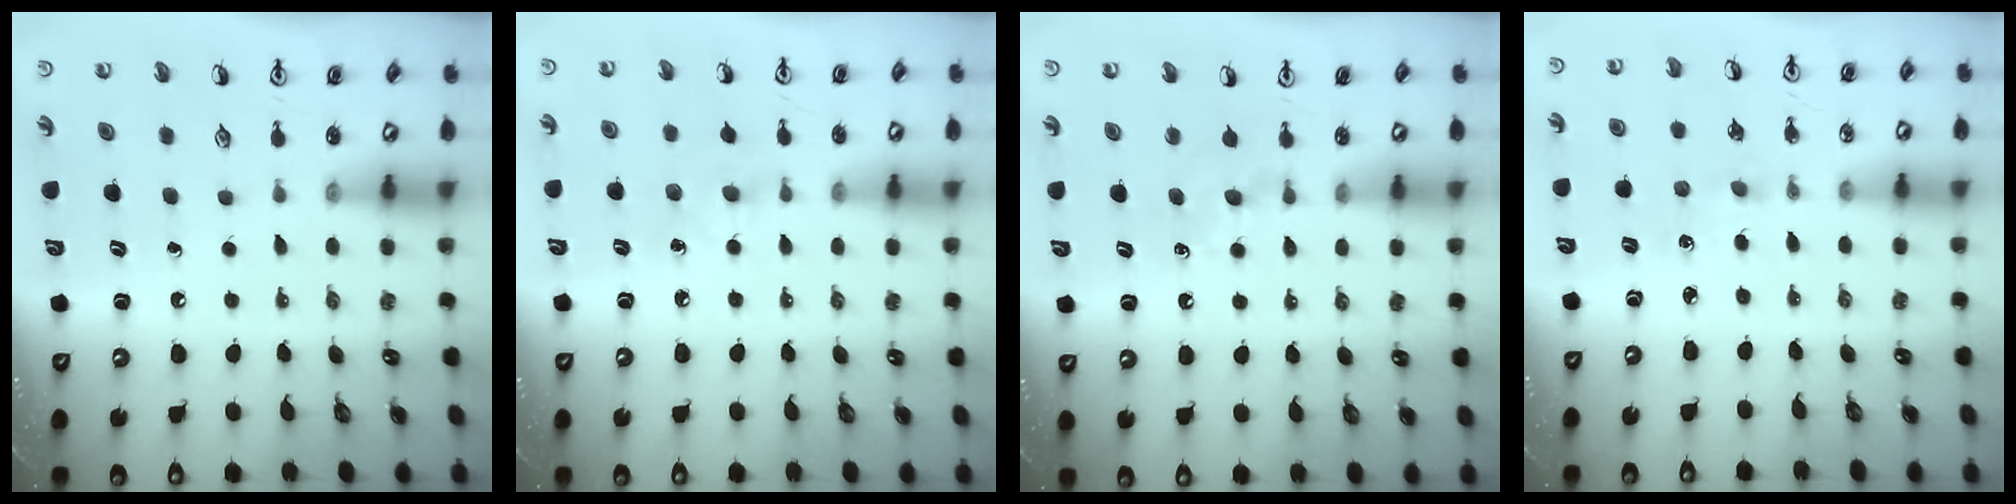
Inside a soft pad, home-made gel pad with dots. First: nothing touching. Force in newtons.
{"total": 6.3, "press": 6.2, "slide": 0.8}
{"total": 4.8, "press": 4.7, "slide": 0.5}
{"total": 0.8, "press": 0.8, "slide": 0.2}